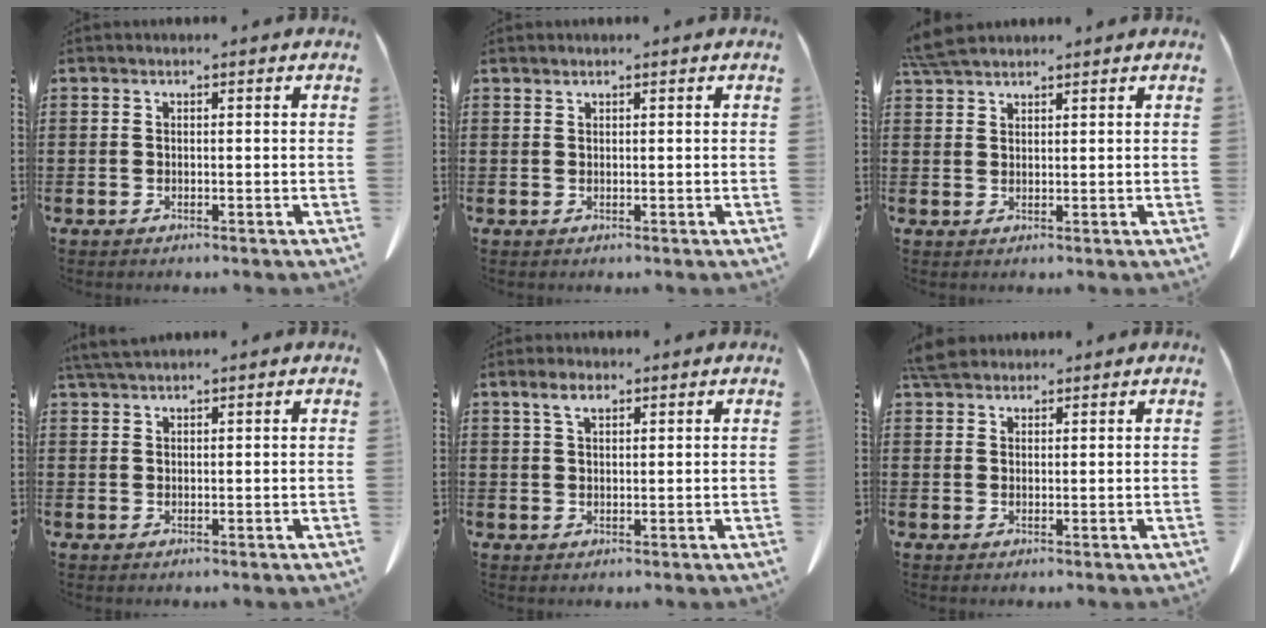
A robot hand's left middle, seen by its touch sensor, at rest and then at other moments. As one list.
[{"total": 0.6, "force": [0.6, 0.1, 0.1], "torque": [-0.004, -0.002, 0.013]}, {"total": 4.0, "force": [3.6, 0.8, 1.6], "torque": [-0.041, -0.003, 0.070]}, {"total": 2.4, "force": [2.0, 0.3, 1.2], "torque": [-0.029, 0.002, 0.039]}, {"total": 3.4, "force": [2.1, 1.2, 2.4], "torque": [-0.053, 0.005, 0.038]}, {"total": 3.7, "force": [3.3, 1.2, 1.3], "torque": [-0.035, 0.001, 0.064]}]